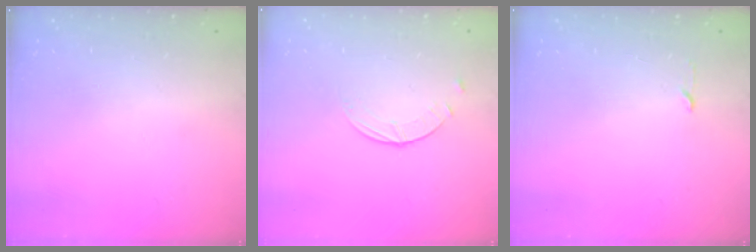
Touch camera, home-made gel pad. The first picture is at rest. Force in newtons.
{"total": 0.9, "press": 0.9, "slide": 0.1}
{"total": 2.3, "press": 2.2, "slide": 0.3}